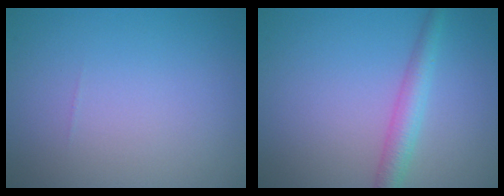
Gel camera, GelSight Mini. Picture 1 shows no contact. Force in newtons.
{"total": 2.7, "press": 2.7, "slide": 0.1}